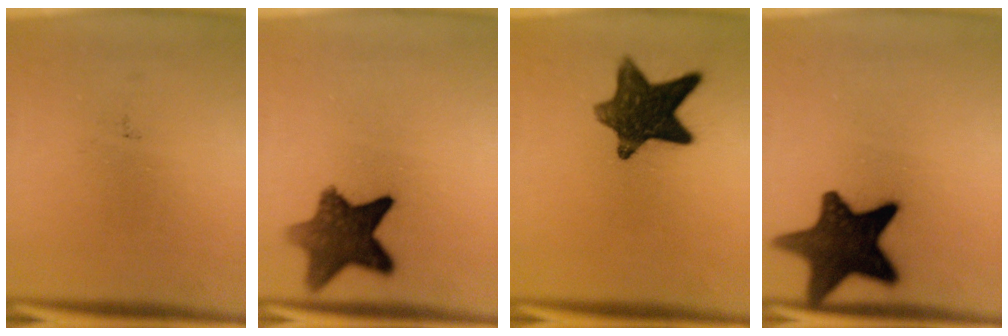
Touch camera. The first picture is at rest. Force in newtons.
{"total": 10.4}
{"total": 11.8}
{"total": 15.5}